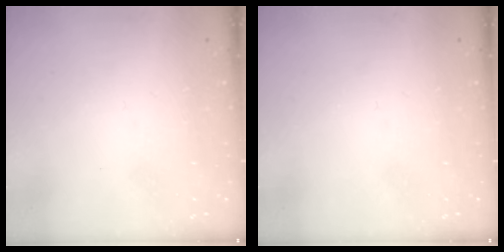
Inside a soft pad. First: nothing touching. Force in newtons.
{"total": 0.0}